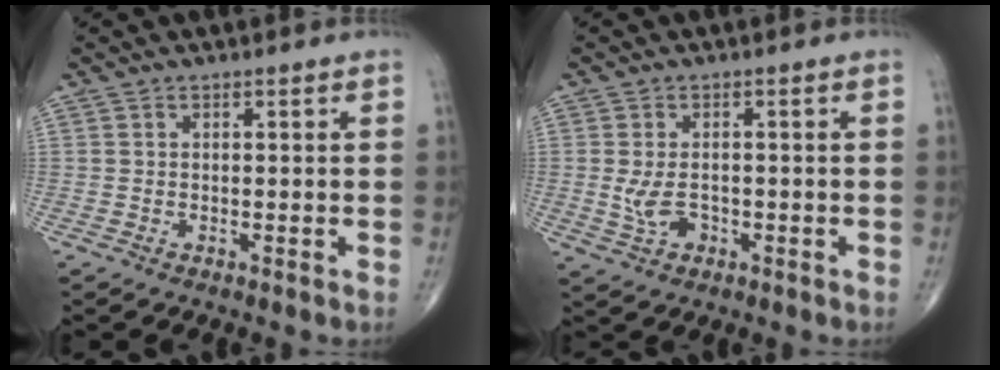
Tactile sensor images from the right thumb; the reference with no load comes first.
{"total": 4.0, "force": [-0.7, 2.6, 3.0], "torque": [-0.061, 0.000, -0.008]}